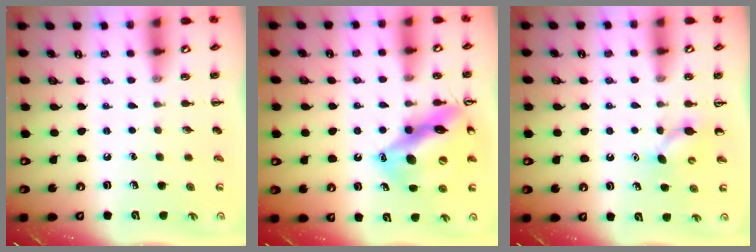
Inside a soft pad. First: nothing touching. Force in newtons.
{"total": 16.6, "press": 16.3, "slide": 3.1}
{"total": 4.6, "press": 4.3, "slide": 1.5}